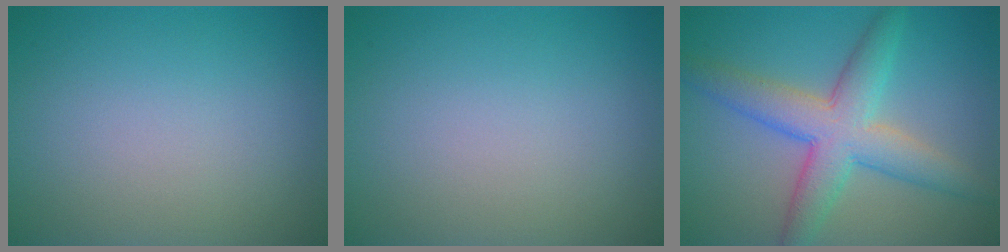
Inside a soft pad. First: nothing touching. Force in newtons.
{"total": 0.0}
{"total": 6.4, "press": 6.3, "slide": 0.0}